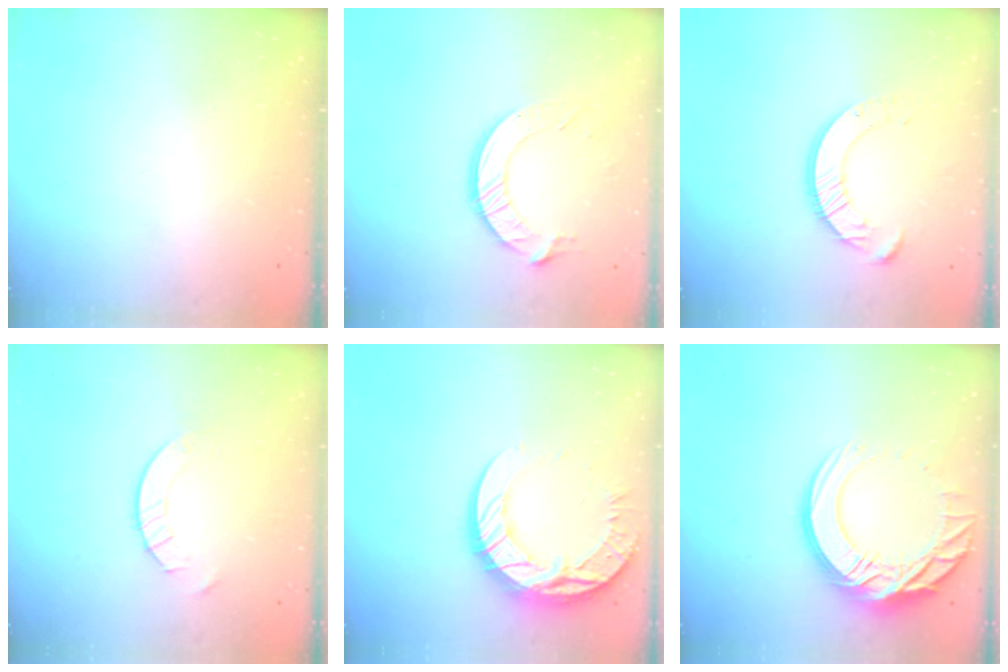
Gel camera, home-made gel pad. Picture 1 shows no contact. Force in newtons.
{"total": 10.2, "press": 10.2, "slide": 1.0}
{"total": 11.7, "press": 11.6, "slide": 1.1}
{"total": 2.0, "press": 2.0, "slide": 0.2}
{"total": 18.9, "press": 18.8, "slide": 1.6}
{"total": 17.9, "press": 17.8, "slide": 1.7}